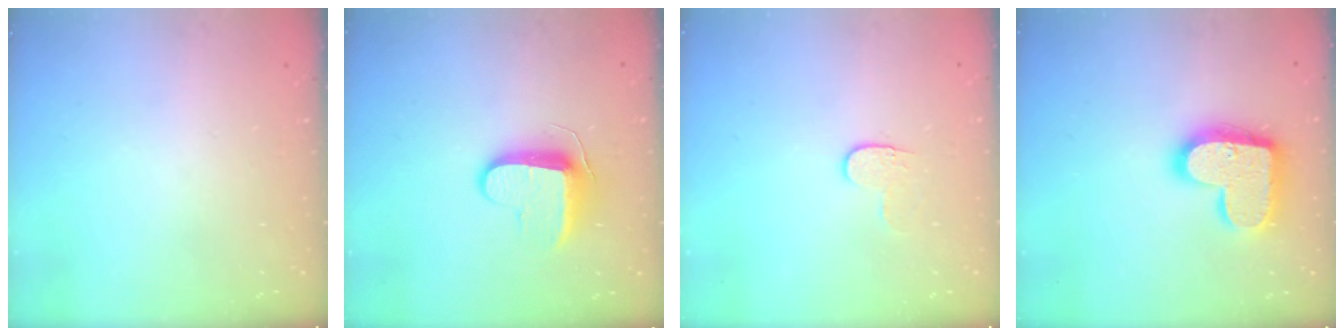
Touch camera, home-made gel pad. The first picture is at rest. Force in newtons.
{"total": 10.5, "press": 10.4, "slide": 1.2}
{"total": 3.8, "press": 3.8, "slide": 0.5}
{"total": 17.8, "press": 17.7, "slide": 1.1}